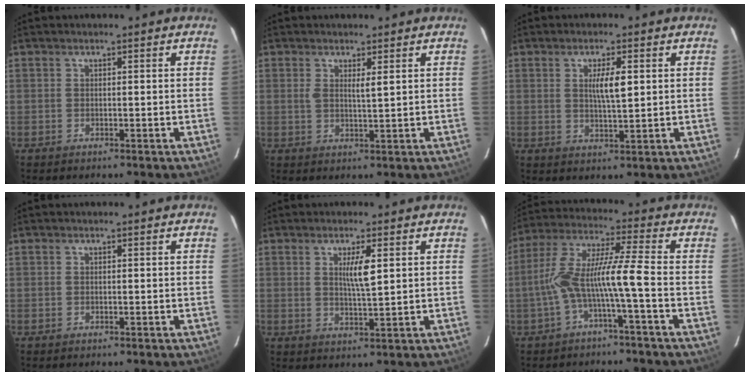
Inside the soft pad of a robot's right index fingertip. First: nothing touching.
{"total": 2.3, "force": [1.0, 0.1, 2.1], "torque": [-0.043, -0.005, 0.018]}
{"total": 4.4, "force": [1.1, 0.6, 4.3], "torque": [-0.075, -0.002, 0.019]}
{"total": 0.0}
{"total": 4.2, "force": [1.3, 0.1, 3.9], "torque": [-0.070, -0.007, 0.023]}
{"total": 9.1, "force": [-2.7, -0.7, 8.6], "torque": [-0.176, 0.029, -0.054]}